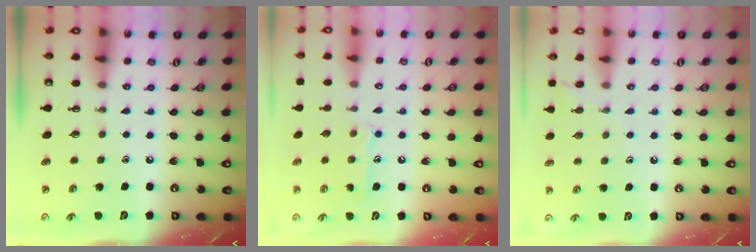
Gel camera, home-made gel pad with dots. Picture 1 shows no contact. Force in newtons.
{"total": 10.1, "press": 10.1, "slide": 0.7}
{"total": 5.4, "press": 5.4, "slide": 0.6}